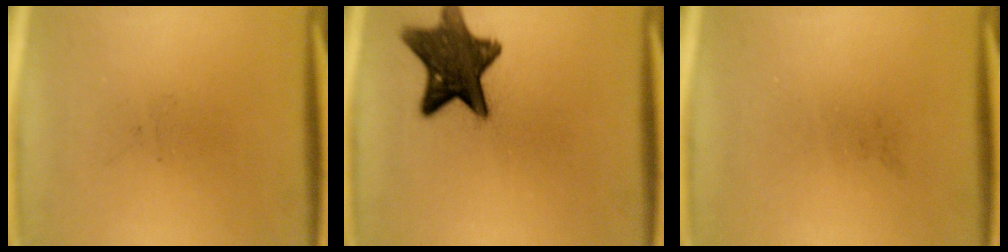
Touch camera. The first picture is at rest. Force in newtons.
{"total": 12.7}
{"total": 0.0}